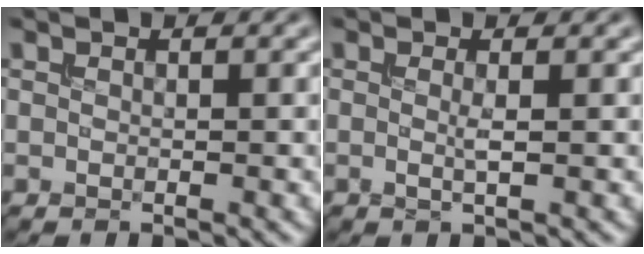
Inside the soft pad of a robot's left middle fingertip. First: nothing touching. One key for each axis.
{"total": 1.1, "fx": -0.1, "fy": 0.1, "fz": 1.1, "tx": -0.023, "ty": -0.001, "tz": -0.006}